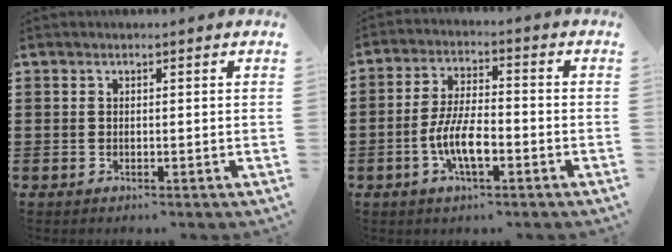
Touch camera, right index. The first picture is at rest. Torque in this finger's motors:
{"motor_torque": [1.56, 0.57, 0.84, 0.21]}